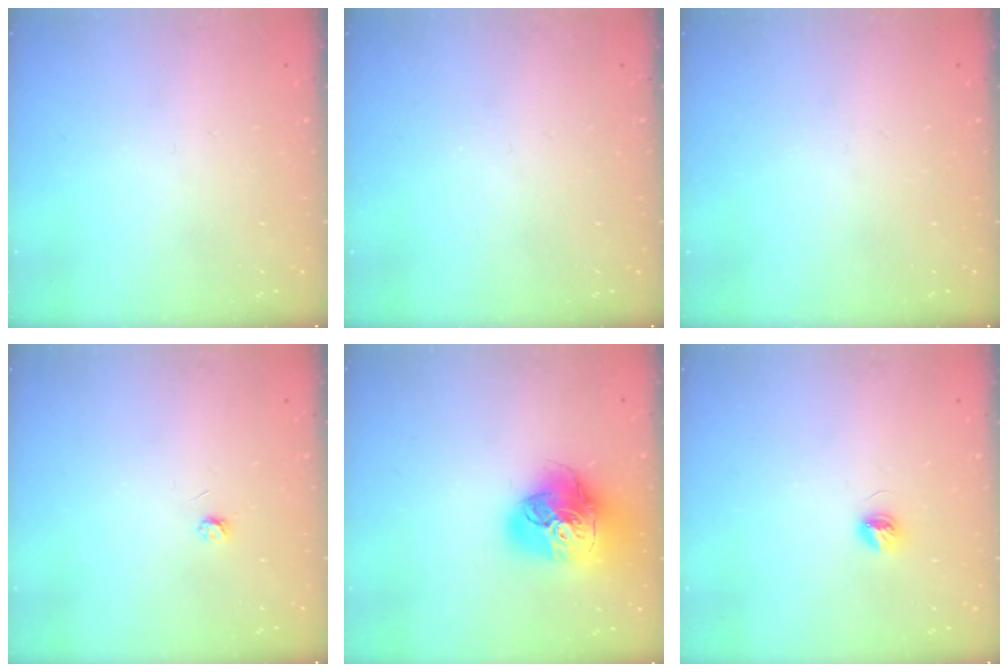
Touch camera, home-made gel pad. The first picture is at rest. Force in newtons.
{"total": 0.0}
{"total": 0.0}
{"total": 2.8, "press": 2.7, "slide": 0.3}
{"total": 19.4, "press": 19.3, "slide": 2.3}
{"total": 4.0, "press": 3.9, "slide": 0.5}